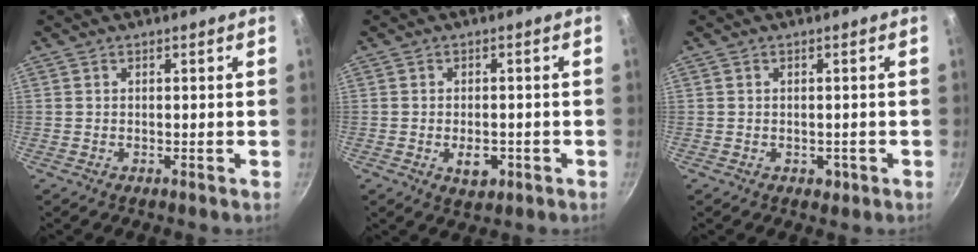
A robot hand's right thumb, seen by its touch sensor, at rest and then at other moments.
{"total": 4.3, "force": [-1.4, 2.6, 3.2], "torque": [-0.037, 0.005, -0.014]}
{"total": 1.8, "force": [-0.6, 1.4, 0.9], "torque": [-0.006, 0.004, -0.001]}